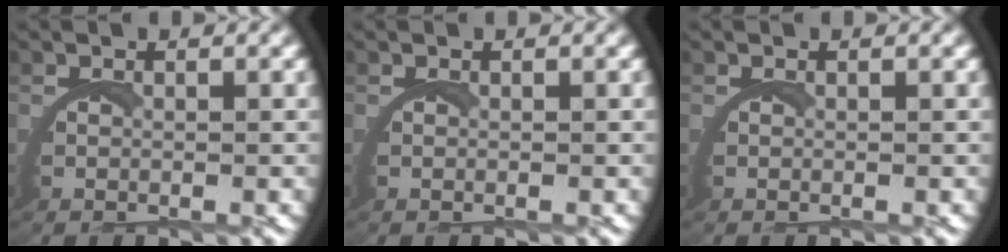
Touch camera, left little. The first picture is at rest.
{"total": 0.0}
{"total": 0.0}